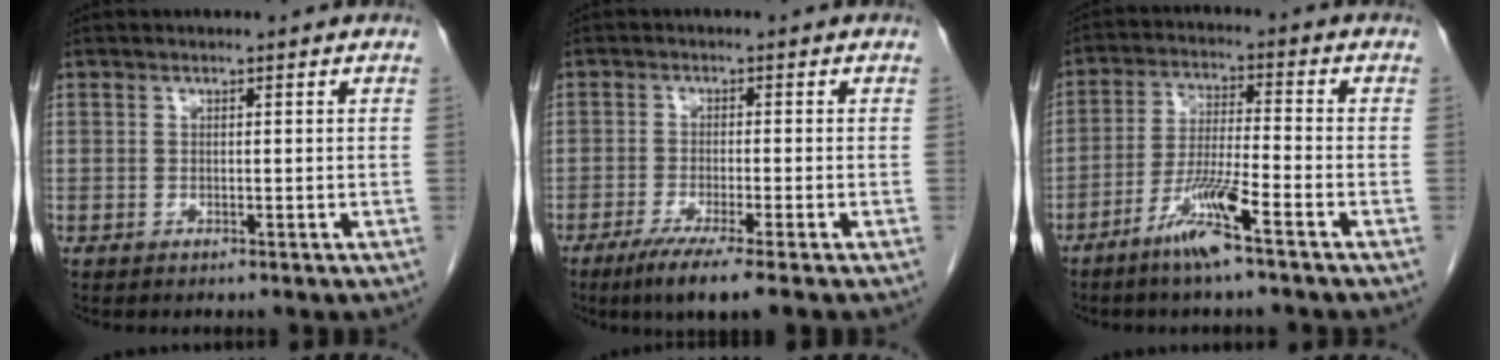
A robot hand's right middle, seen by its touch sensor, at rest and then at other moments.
{"total": 6.5, "force": [-4.5, -0.6, 4.7], "torque": [-0.079, -0.018, -0.078]}
{"total": 8.0, "force": [-5.0, -0.2, 6.2], "torque": [-0.127, -0.010, -0.098]}